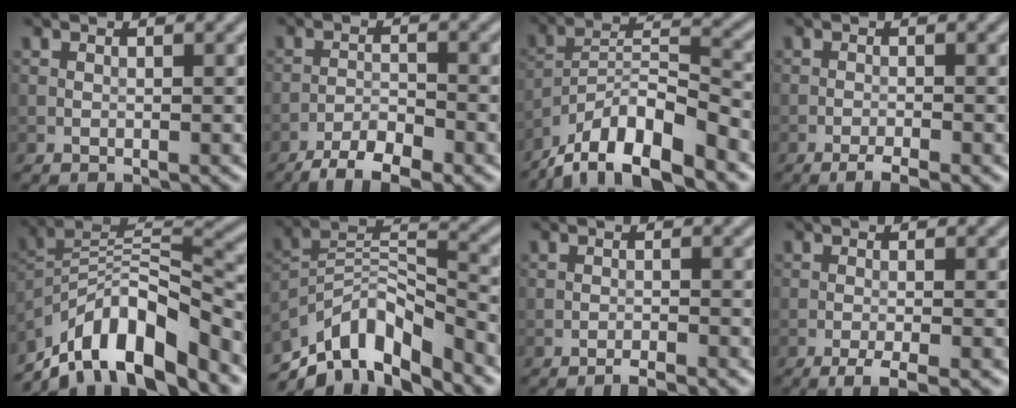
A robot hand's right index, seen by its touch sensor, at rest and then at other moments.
{"total": 4.5, "force": [-3.5, 1.1, 2.7], "torque": [-0.049, 0.002, -0.066]}
{"total": 10.9, "force": [-8.3, 3.1, 6.3], "torque": [-0.103, 0.009, -0.149]}
{"total": 2.4, "force": [-1.5, 0.4, 1.8], "torque": [-0.031, 0.002, -0.029]}
{"total": 11.9, "force": [-8.4, 3.9, 7.4], "torque": [-0.120, 0.014, -0.157]}
{"total": 9.8, "force": [-7.0, 3.7, 5.8], "torque": [-0.090, 0.001, -0.141]}
{"total": 1.4, "force": [-1.2, 0.1, 0.8], "torque": [-0.014, 0.005, -0.023]}
{"total": 2.9, "force": [-1.7, 0.5, 2.3], "torque": [-0.039, 0.002, -0.035]}